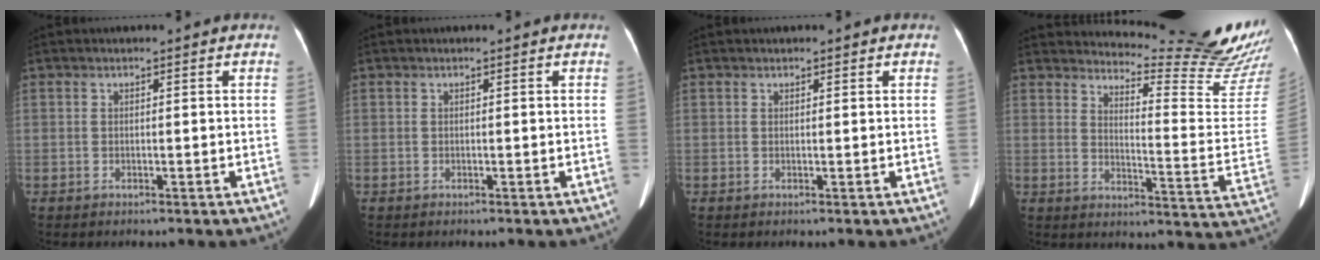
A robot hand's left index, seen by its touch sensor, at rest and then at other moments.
{"total": 0.0}
{"total": 1.2, "force": [0.9, 0.5, 0.7], "torque": [-0.006, 0.002, 0.010]}
{"total": 22.6, "force": [21.6, 0.5, 6.7], "torque": [-0.098, -0.165, 0.245]}